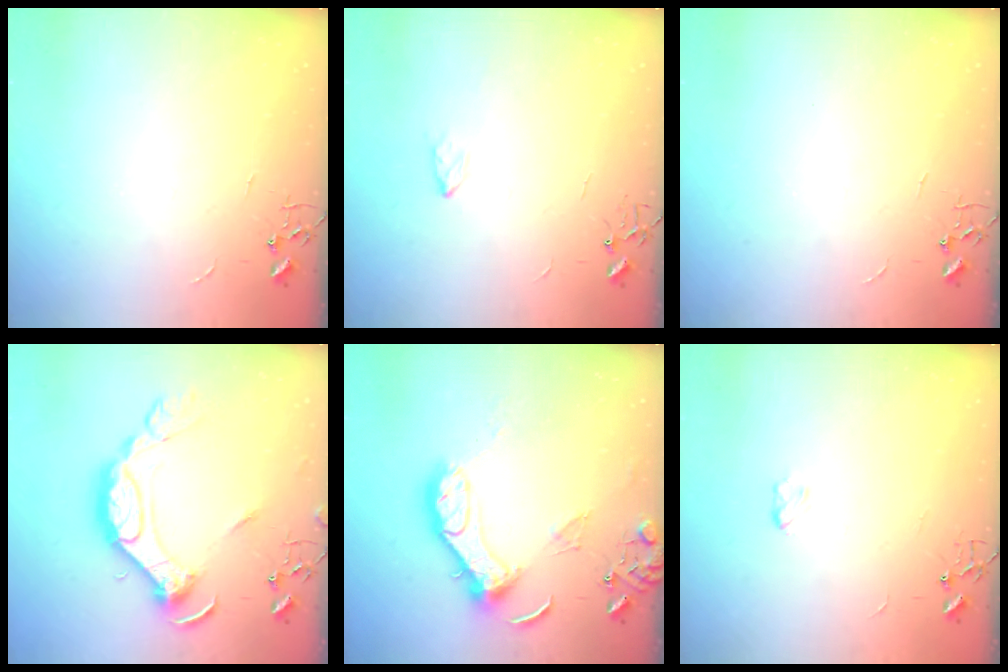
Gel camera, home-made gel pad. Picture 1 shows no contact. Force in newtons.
{"total": 3.4, "press": 3.4, "slide": 0.5}
{"total": 0.0}
{"total": 18.3, "press": 18.3, "slide": 1.4}
{"total": 14.0, "press": 13.9, "slide": 1.8}
{"total": 3.1, "press": 3.1, "slide": 0.4}